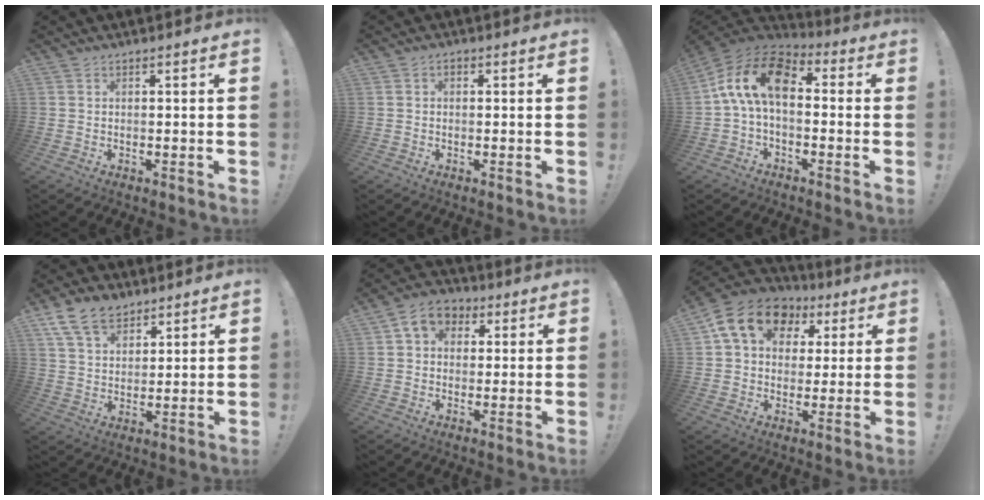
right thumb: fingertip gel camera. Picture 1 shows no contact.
{"total": 0.8, "force": [-0.2, 0.5, 0.5], "torque": [-0.012, 0.005, -0.003]}
{"total": 14.8, "force": [2.2, 8.2, 12.1], "torque": [-0.221, 0.015, 0.042]}
{"total": 11.5, "force": [7.7, 6.9, 5.0], "torque": [-0.093, -0.034, 0.150]}
{"total": 8.1, "force": [2.8, 6.4, 4.1], "torque": [-0.068, 0.005, 0.057]}
{"total": 15.7, "force": [6.0, 11.7, 8.5], "torque": [-0.128, -0.012, 0.111]}